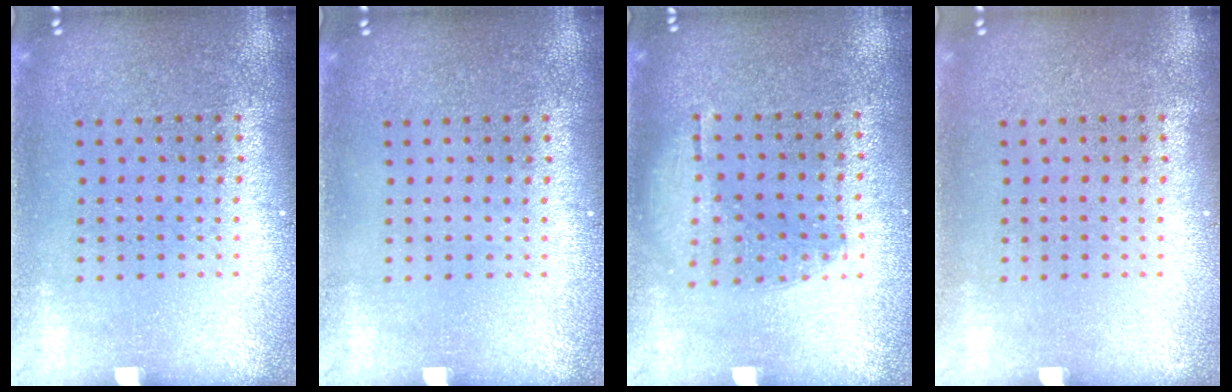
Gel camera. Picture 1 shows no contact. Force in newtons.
{"total": 0.0}
{"total": 1.1, "press": 0.9, "slide": 0.5}
{"total": 0.0}